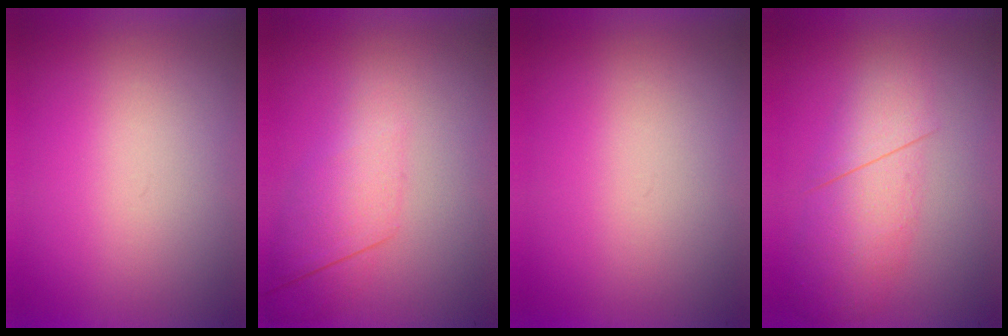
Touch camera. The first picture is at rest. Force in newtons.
{"total": 2.2}
{"total": 0.0}
{"total": 2.8}